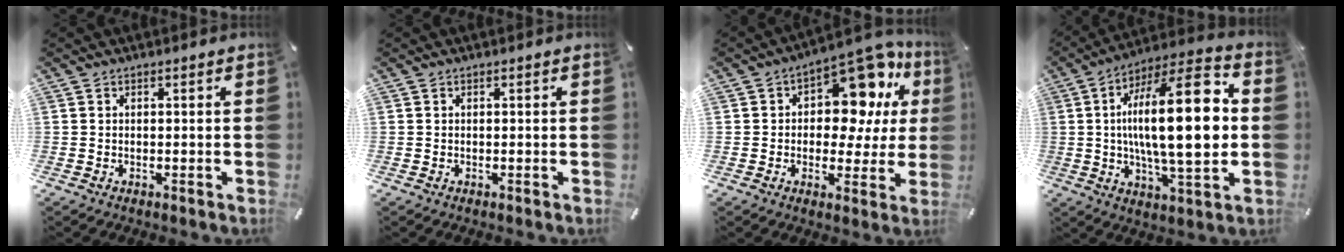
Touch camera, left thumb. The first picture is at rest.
{"total": 0.0}
{"total": 15.5, "force": [7.2, 9.4, 10.0], "torque": [-0.123, -0.061, 0.126]}
{"total": 25.1, "force": [1.4, 8.4, 23.6], "torque": [-0.400, -0.008, 0.008]}